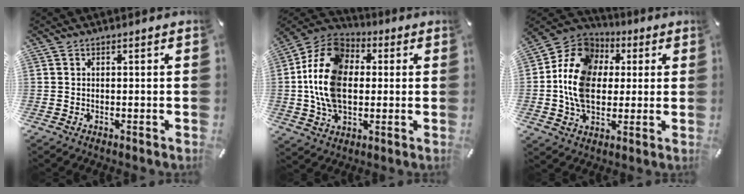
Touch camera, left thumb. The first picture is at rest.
{"total": 15.9, "force": [-0.4, 11.8, 10.7], "torque": [-0.250, 0.013, -0.014]}
{"total": 15.1, "force": [0.4, 12.2, 8.9], "torque": [-0.201, 0.017, 0.003]}